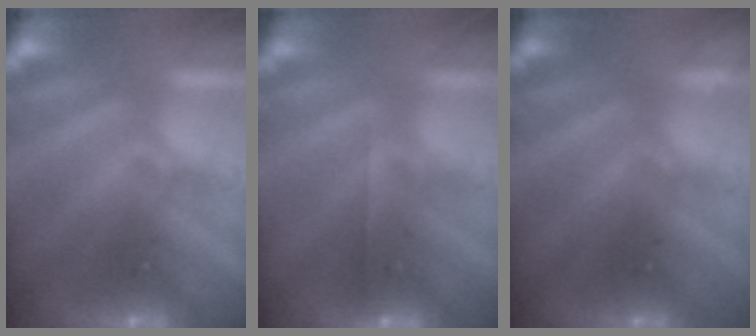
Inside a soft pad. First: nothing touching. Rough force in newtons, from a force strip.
{"total": 1.8}
{"total": 2.2}